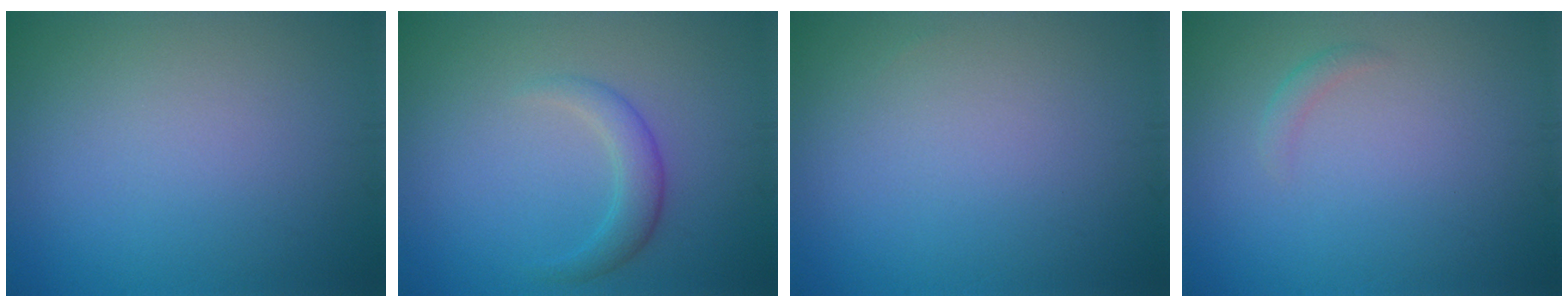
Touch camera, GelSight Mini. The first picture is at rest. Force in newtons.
{"total": 2.3, "press": 2.3, "slide": 0.1}
{"total": 0.0}
{"total": 0.9, "press": 0.9, "slide": 0.0}